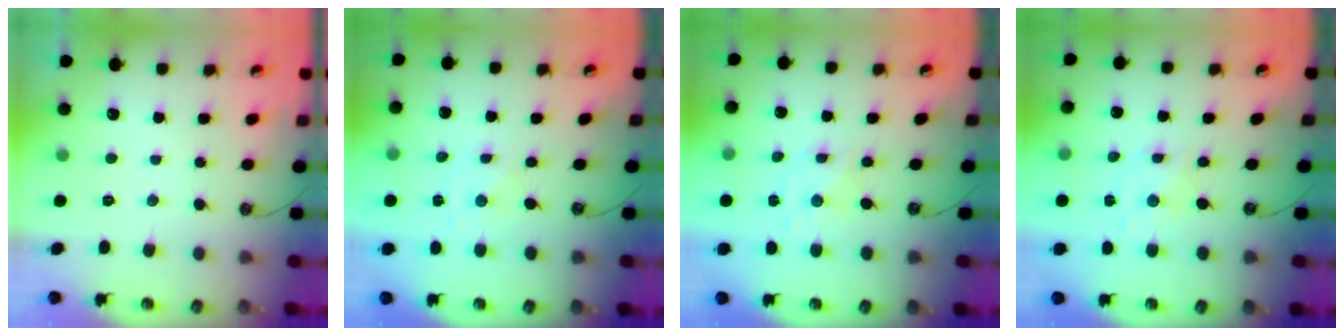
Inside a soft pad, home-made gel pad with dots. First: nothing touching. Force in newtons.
{"total": 0.0}
{"total": 0.9, "press": 0.8, "slide": 0.1}
{"total": 0.9, "press": 0.8, "slide": 0.1}